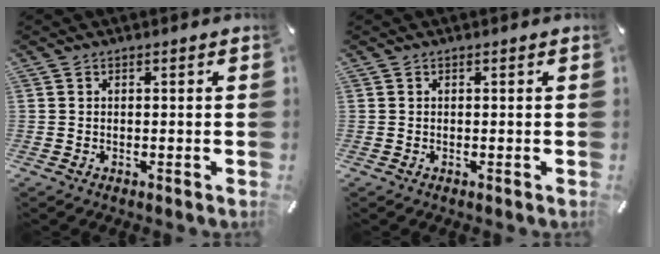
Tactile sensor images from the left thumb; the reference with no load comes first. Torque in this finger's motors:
{"motor_torque": [-0.01, 0.00, 0.00, 0.00, 0.00]}